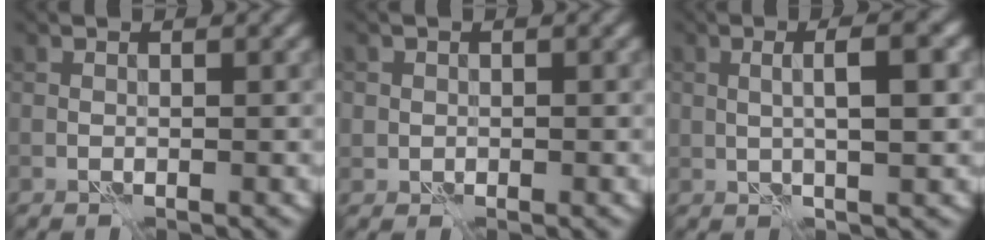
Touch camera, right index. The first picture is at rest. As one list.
[{"total": 0.9, "force": [0.0, 0.9, 0.1], "torque": [0.008, -0.003, -0.002]}, {"total": 3.7, "force": [0.4, 0.7, 3.6], "torque": [-0.063, 0.004, 0.007]}]